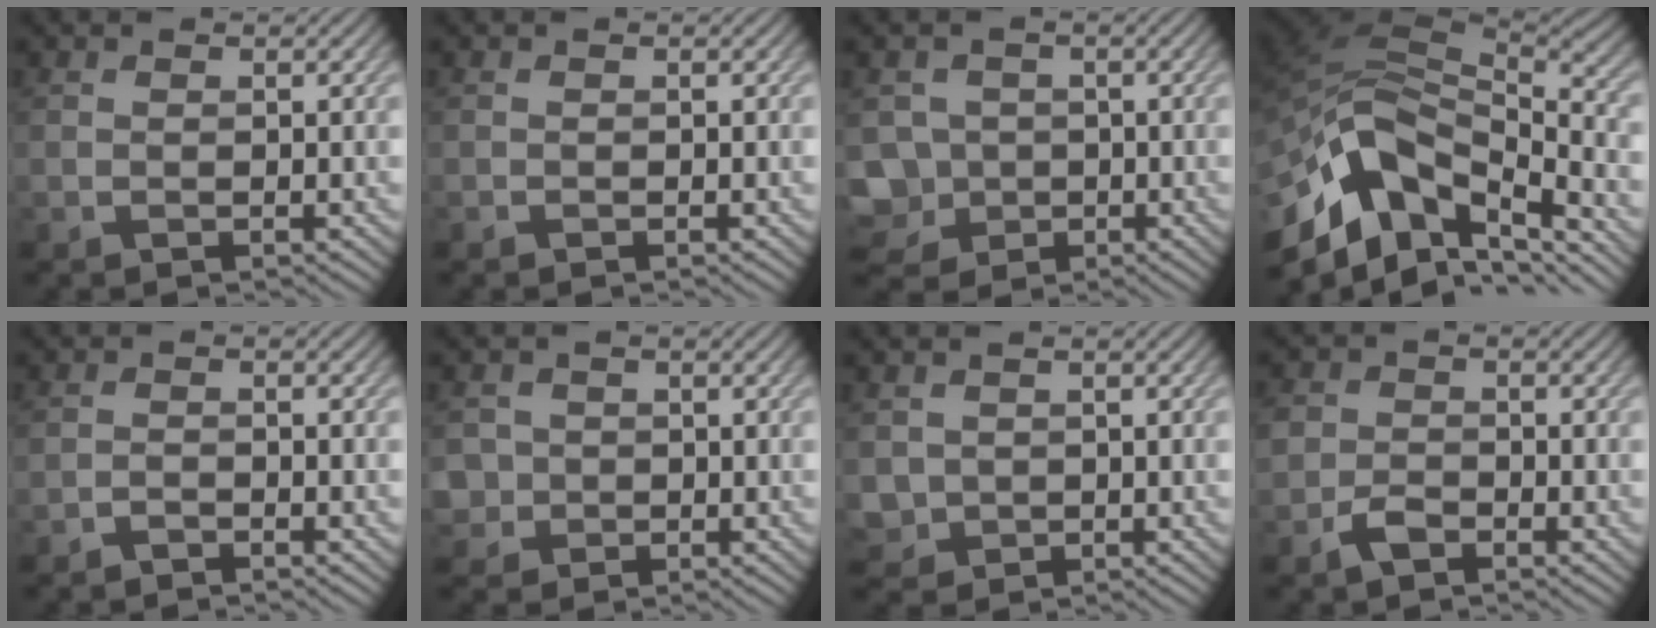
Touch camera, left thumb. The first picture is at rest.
{"total": 0.0}
{"total": 7.8, "force": [-2.6, 7.0, 2.1], "torque": [-0.070, -0.026, -0.066]}
{"total": 14.8, "force": [-5.5, 8.6, 10.6], "torque": [-0.248, -0.026, -0.091]}
{"total": 1.2, "force": [-1.1, 0.1, 0.2], "torque": [-0.003, 0.005, -0.027]}
{"total": 3.0, "force": [-0.4, 2.9, 0.3], "torque": [-0.007, 0.001, -0.021]}
{"total": 2.3, "force": [0.2, 2.2, 0.3], "torque": [-0.017, -0.013, 0.004]}
{"total": 2.4, "force": [-1.6, 1.5, 1.1], "torque": [-0.022, 0.004, -0.041]}